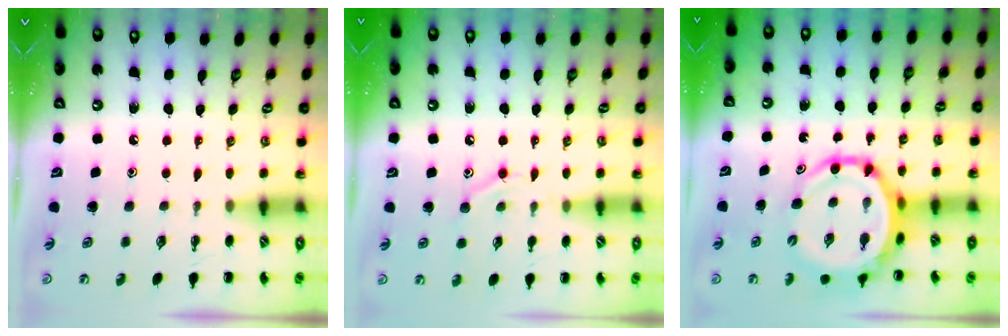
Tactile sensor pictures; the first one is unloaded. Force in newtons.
{"total": 9.0, "press": 8.9, "slide": 1.5}
{"total": 9.6, "press": 9.2, "slide": 2.9}